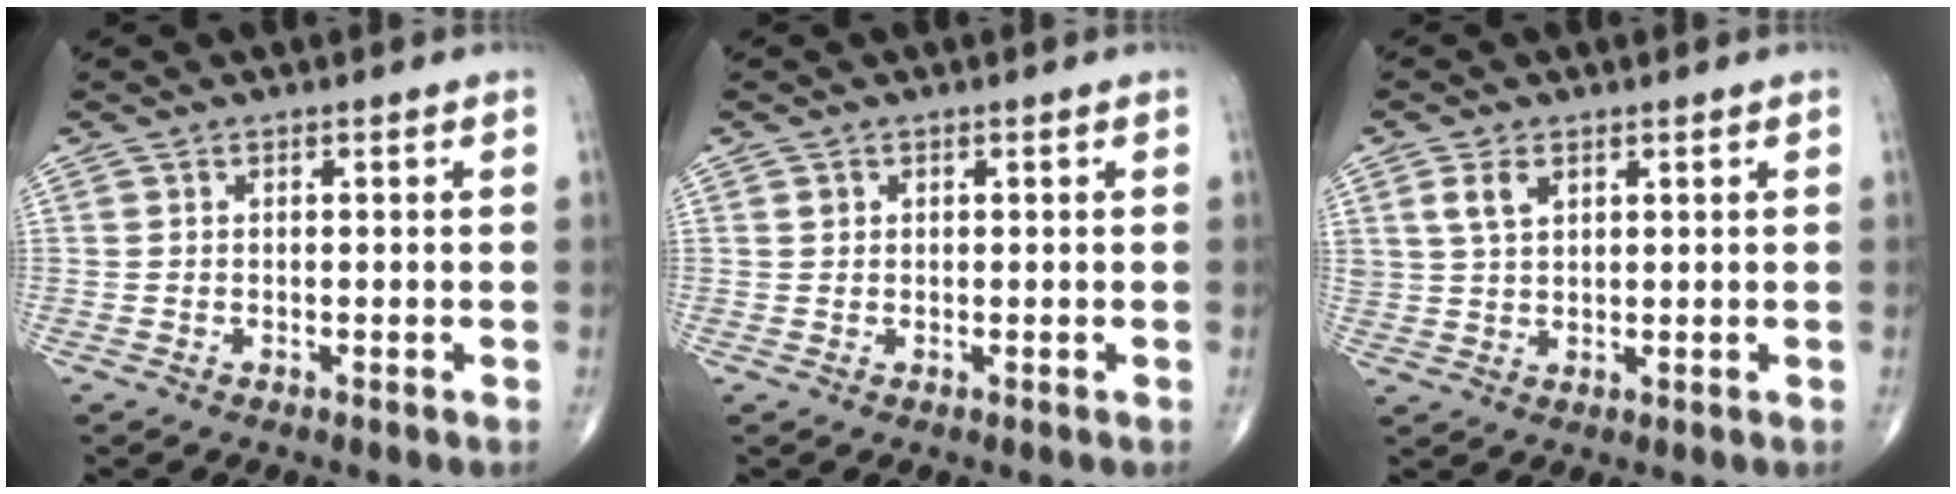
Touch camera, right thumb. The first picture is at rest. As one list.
[{"total": 0.9, "force": [0.4, 0.8, 0.3], "torque": [0.000, -0.001, 0.006]}, {"total": 4.0, "force": [1.9, 2.5, 2.5], "torque": [-0.043, -0.004, 0.041]}]